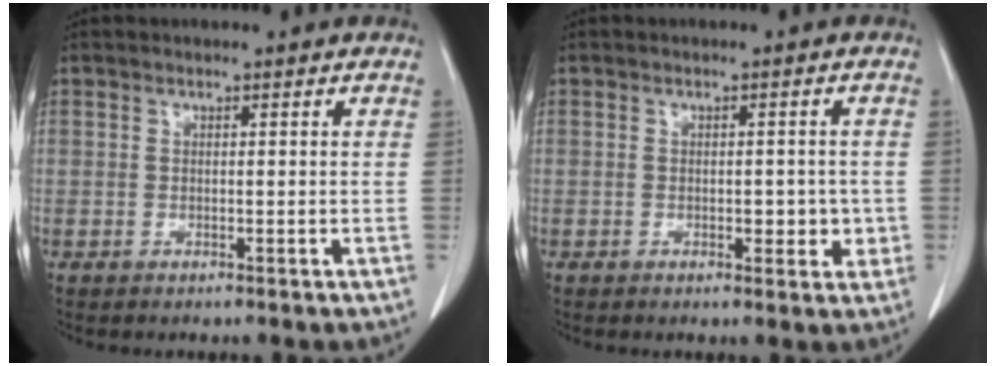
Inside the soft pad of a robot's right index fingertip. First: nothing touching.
{"total": 3.4, "force": [-0.6, 1.8, 2.8], "torque": [-0.028, 0.001, -0.004]}